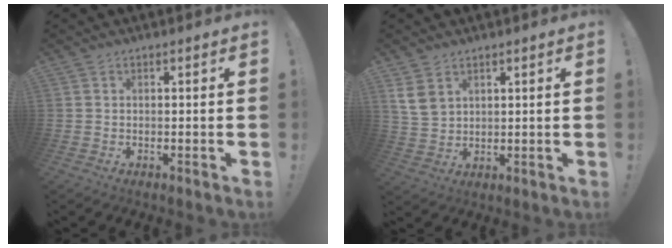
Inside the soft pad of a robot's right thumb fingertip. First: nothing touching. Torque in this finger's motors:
{"motor_torque": [-0.22, 0.36, 0.32, 0.23, 0.02]}